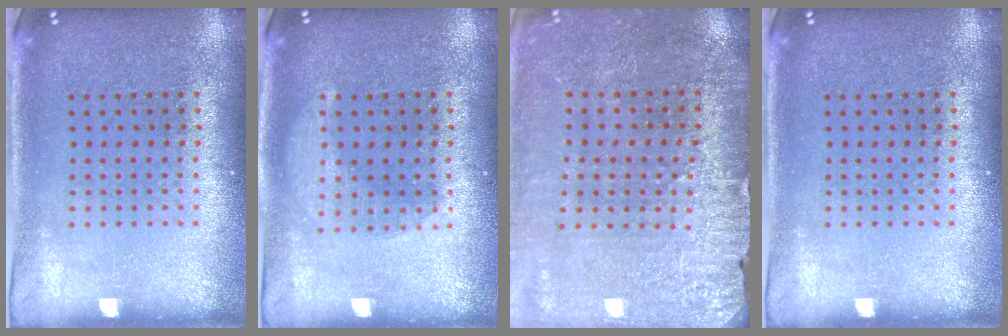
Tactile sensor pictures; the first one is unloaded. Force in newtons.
{"total": 1.9, "press": 1.9, "slide": 0.3}
{"total": 2.9, "press": 2.9, "slide": 0.2}
{"total": 0.0}